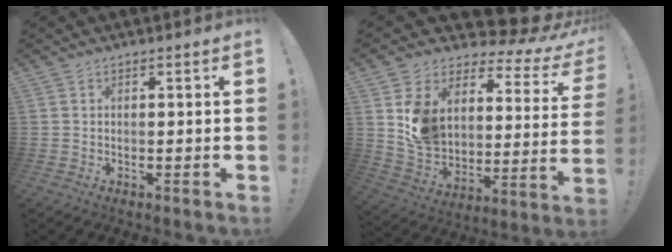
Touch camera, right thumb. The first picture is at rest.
{"total": 10.1, "force": [4.4, 6.7, 6.2], "torque": [-0.105, -0.050, 0.075]}